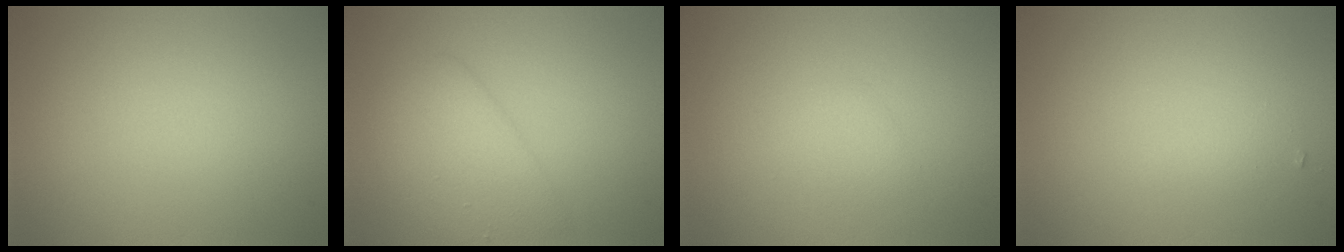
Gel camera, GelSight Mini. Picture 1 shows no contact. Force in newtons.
{"total": 3.6, "press": 3.6, "slide": 0.2}
{"total": 1.1, "press": 1.1, "slide": 0.0}
{"total": 0.8, "press": 0.8, "slide": 0.0}